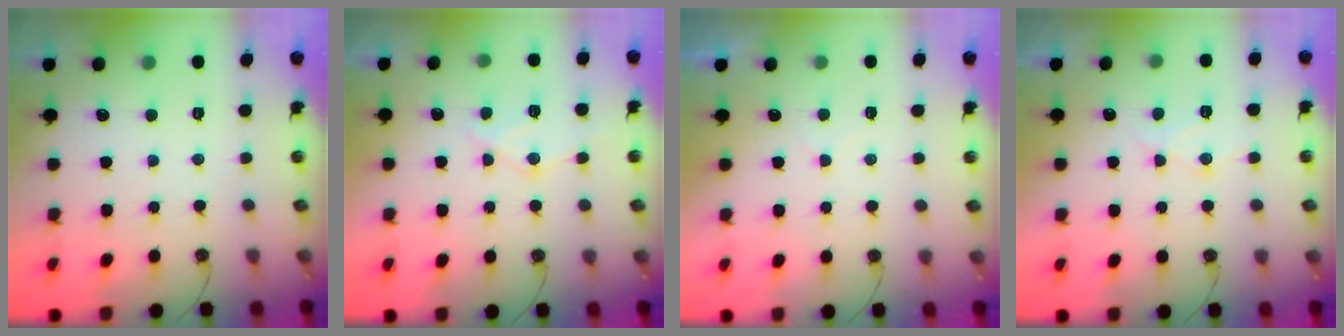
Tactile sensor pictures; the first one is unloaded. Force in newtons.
{"total": 11.8, "press": 11.7, "slide": 1.2}
{"total": 4.6, "press": 4.6, "slide": 0.5}
{"total": 9.0, "press": 9.0, "slide": 0.7}